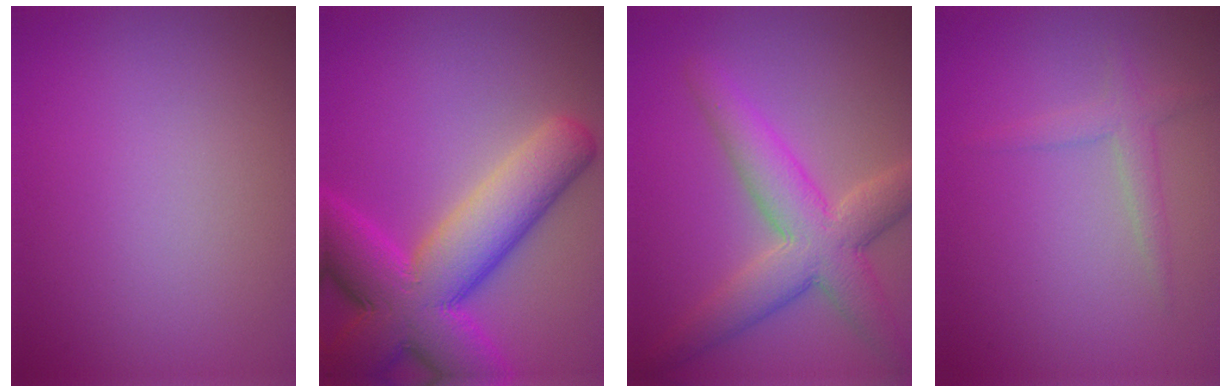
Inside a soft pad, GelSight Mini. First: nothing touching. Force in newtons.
{"total": 11.8, "press": 11.8, "slide": 0.4}
{"total": 6.7, "press": 6.7, "slide": 0.2}
{"total": 1.8, "press": 1.8, "slide": 0.0}